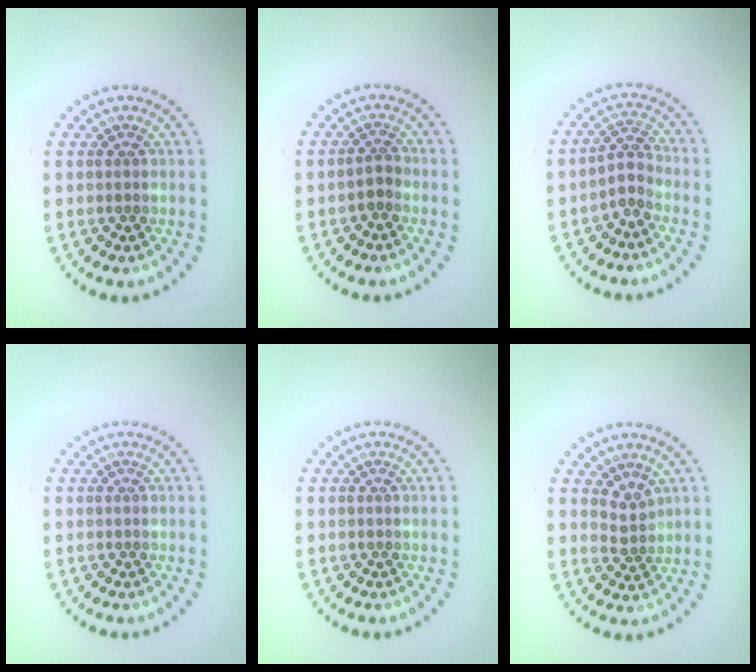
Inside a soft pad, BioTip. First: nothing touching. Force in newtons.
{"total": 1.3, "press": 1.1, "slide": 0.7}
{"total": 2.0, "press": 1.6, "slide": 1.3}
{"total": 0.0}
{"total": 0.0}
{"total": 1.9, "press": 1.3, "slide": 1.4}